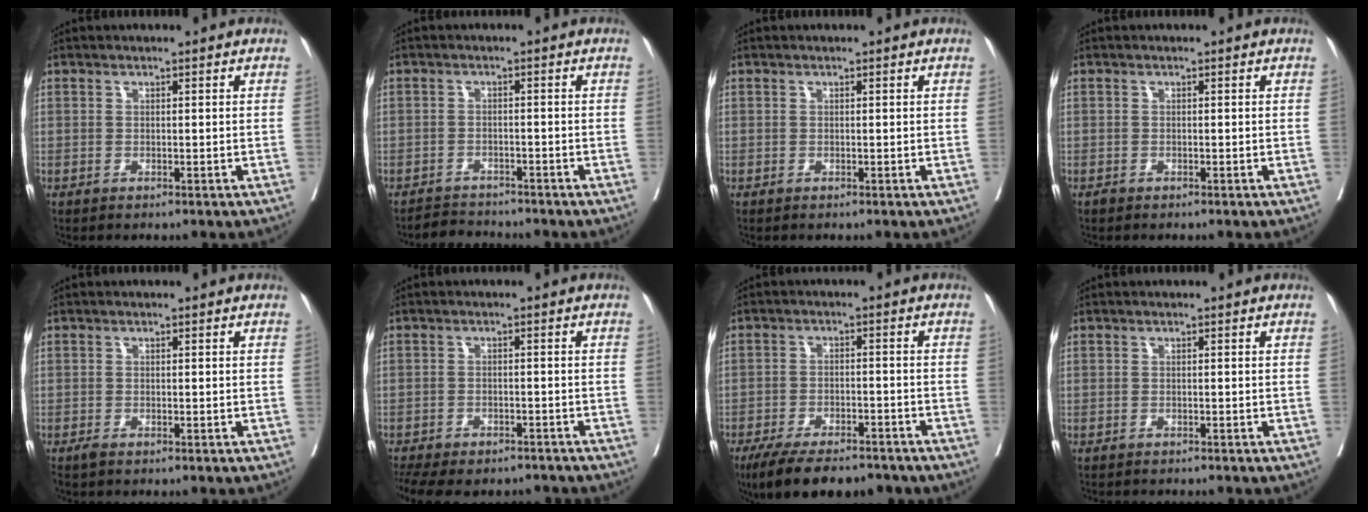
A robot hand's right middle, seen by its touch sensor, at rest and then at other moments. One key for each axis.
{"total": 3.3, "fx": -3.2, "fy": 0.4, "fz": -0.5, "tx": 0.001, "ty": -0.013, "tz": -0.055}
{"total": 0.0}
{"total": 0.0}
{"total": 0.8, "fx": -0.6, "fy": 0.1, "fz": 0.4, "tx": -0.016, "ty": -0.005, "tz": -0.012}
{"total": 12.7, "fx": -11.0, "fy": 4.5, "fz": 4.7, "tx": -0.113, "ty": -0.001, "tz": -0.146}
{"total": 13.0, "fx": -10.6, "fy": 4.1, "fz": 6.3, "tx": -0.109, "ty": -0.008, "tz": -0.159}
{"total": 3.3, "fx": -3.1, "fy": 0.4, "fz": 1.2, "tx": -0.022, "ty": -0.007, "tz": -0.040}